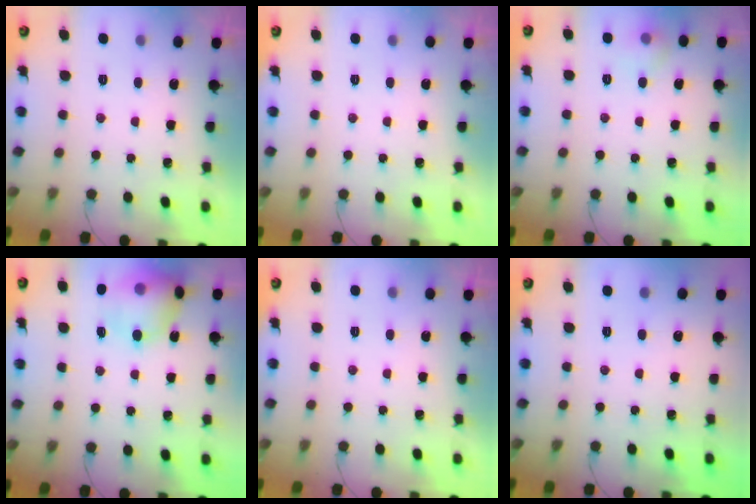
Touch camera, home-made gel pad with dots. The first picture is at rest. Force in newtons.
{"total": 0.0}
{"total": 5.8, "press": 5.6, "slide": 1.7}
{"total": 13.9, "press": 13.7, "slide": 2.4}
{"total": 0.0}
{"total": 0.0}